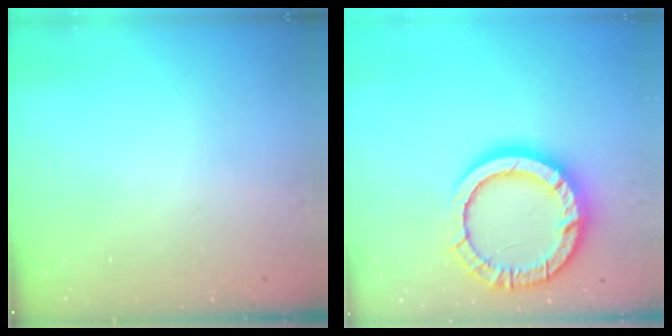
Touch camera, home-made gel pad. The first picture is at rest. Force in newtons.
{"total": 16.6, "press": 16.5, "slide": 1.4}